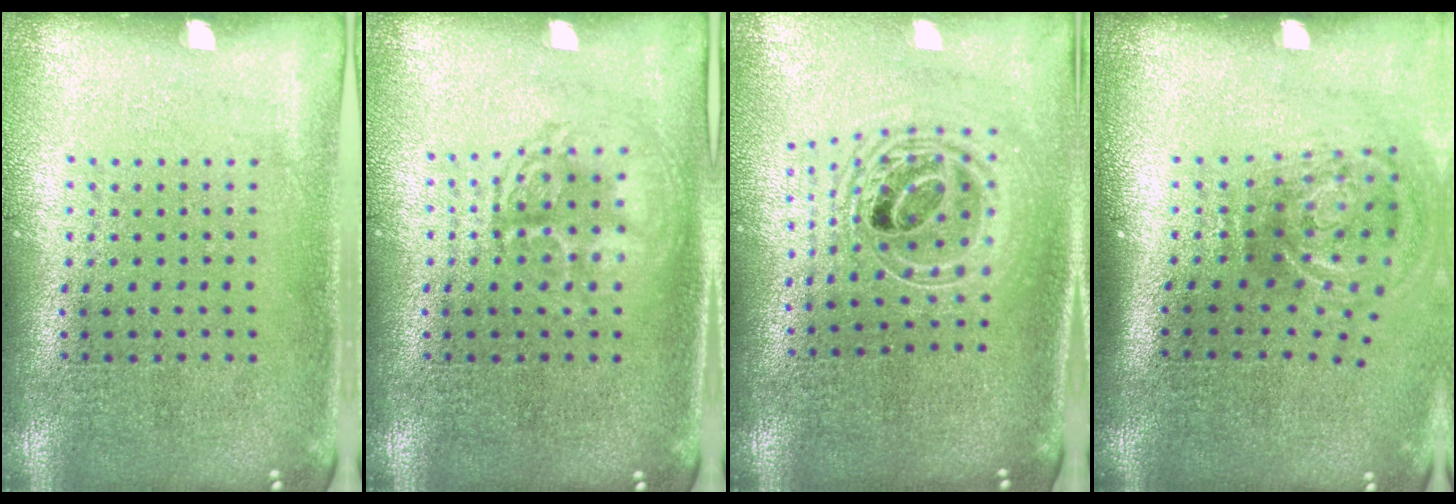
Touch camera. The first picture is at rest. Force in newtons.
{"total": 1.3, "press": 1.3, "slide": 0.1}
{"total": 2.2, "press": 1.7, "slide": 1.4}
{"total": 2.1, "press": 1.2, "slide": 1.7}